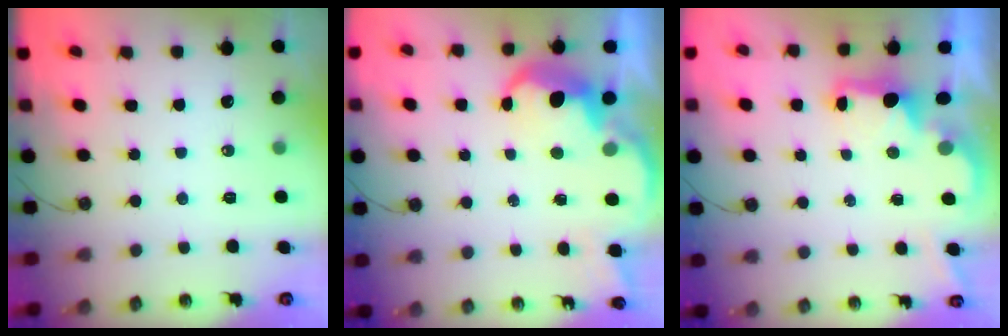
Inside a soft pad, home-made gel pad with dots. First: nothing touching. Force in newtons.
{"total": 7.6, "press": 7.5, "slide": 0.6}
{"total": 2.1, "press": 1.9, "slide": 0.8}